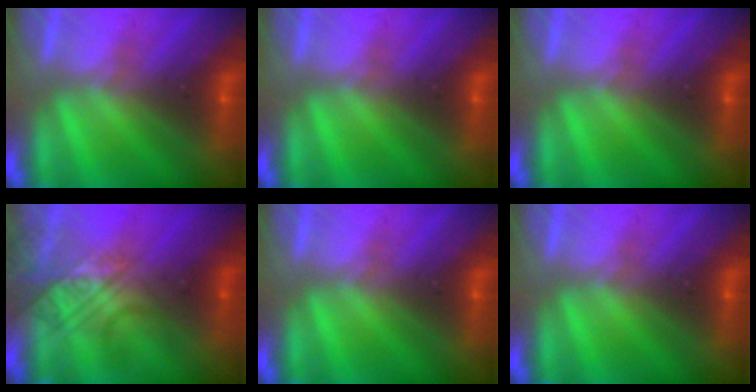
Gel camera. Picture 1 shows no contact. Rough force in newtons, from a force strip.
{"total": 0.0}
{"total": 0.0}
{"total": 2.4}
{"total": 0.0}
{"total": 0.0}